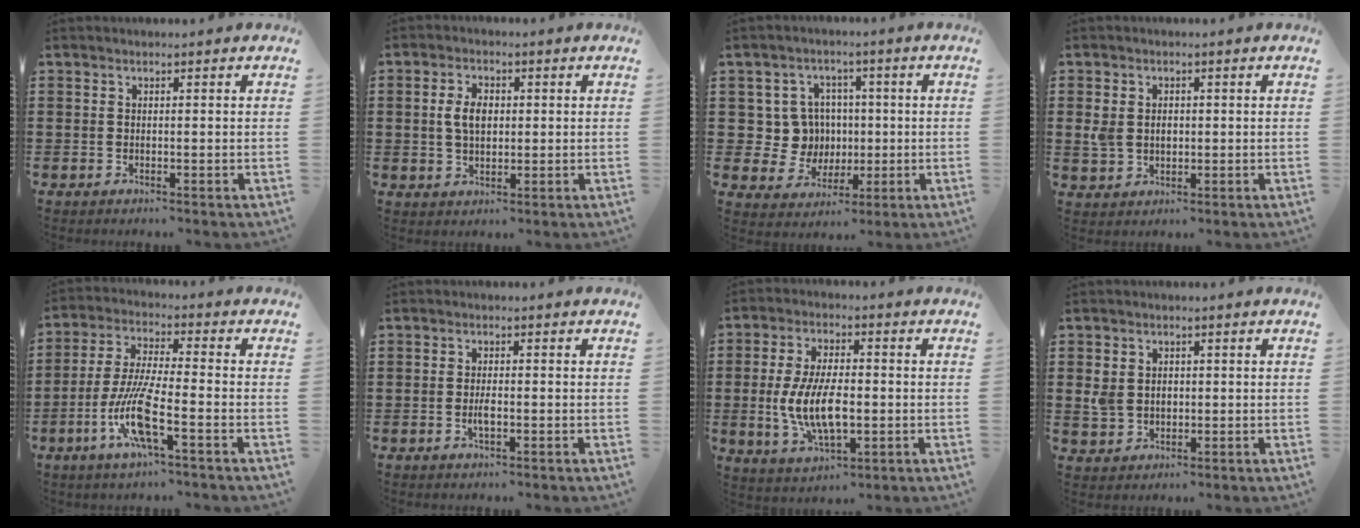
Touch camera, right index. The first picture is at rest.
{"total": 4.3, "force": [0.4, 2.5, 3.5], "torque": [-0.080, 0.009, 0.004]}
{"total": 7.3, "force": [0.8, 7.0, 1.9], "torque": [-0.055, 0.011, 0.018]}
{"total": 3.2, "force": [0.2, 2.5, 2.0], "torque": [-0.052, 0.007, 0.000]}
{"total": 10.0, "force": [-4.3, 1.6, 8.9], "torque": [-0.198, -0.018, -0.085]}
{"total": 2.2, "force": [-0.6, 0.5, 2.1], "torque": [-0.039, -0.004, -0.010]}
{"total": 9.8, "force": [-1.3, 4.6, 8.5], "torque": [-0.189, -0.005, -0.027]}
{"total": 3.3, "force": [0.4, 2.8, 1.7], "torque": [-0.049, 0.008, 0.002]}